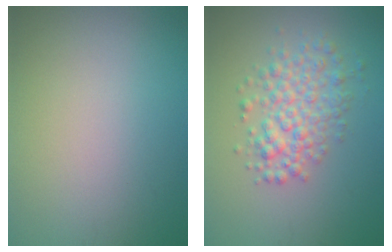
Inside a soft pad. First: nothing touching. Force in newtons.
{"total": 4.0, "press": 4.0, "slide": 0.1}